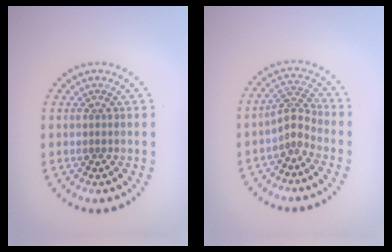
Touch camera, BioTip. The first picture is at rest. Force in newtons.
{"total": 2.2, "press": 1.5, "slide": 1.7}